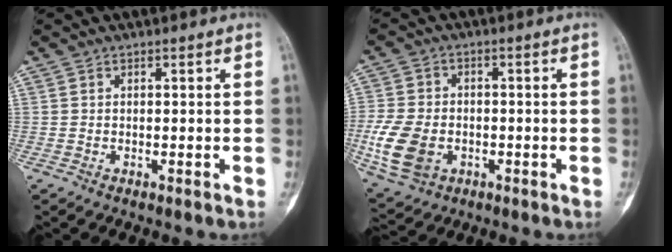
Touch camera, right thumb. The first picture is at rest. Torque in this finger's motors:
{"motor_torque": [-0.20, 0.63, 0.10, -0.13, 0.04]}